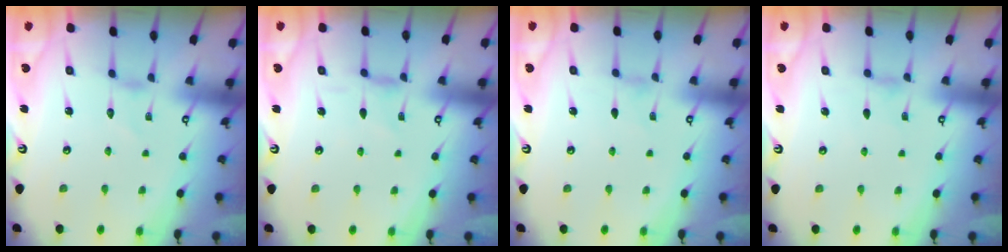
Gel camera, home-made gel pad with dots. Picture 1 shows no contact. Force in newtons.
{"total": 0.9, "press": 0.9, "slide": 0.3}
{"total": 0.0}
{"total": 1.8, "press": 1.7, "slide": 0.4}